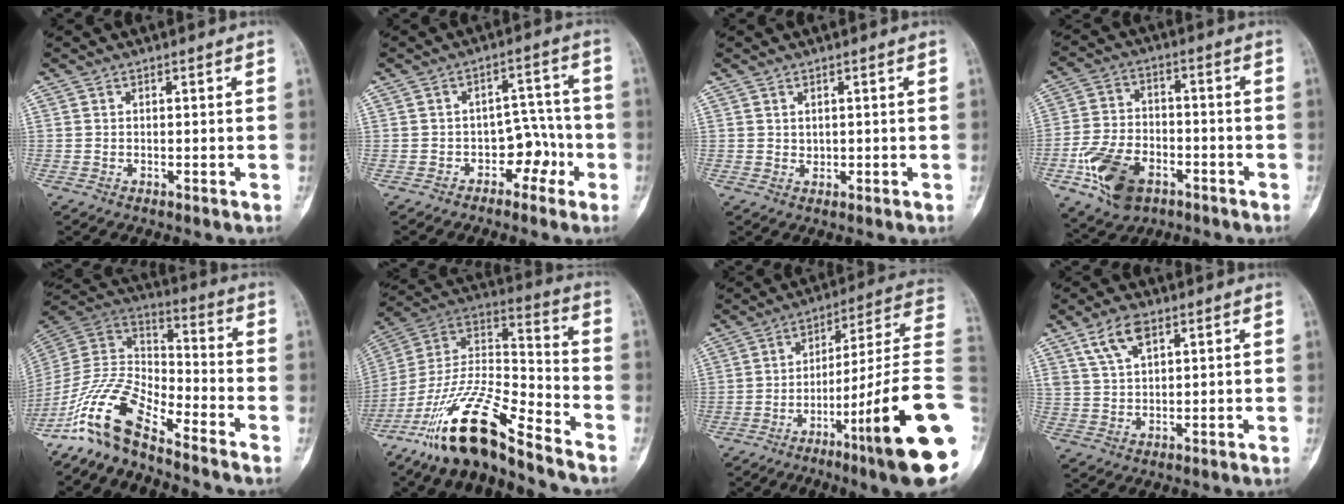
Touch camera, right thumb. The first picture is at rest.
{"total": 6.3, "force": [-3.0, 4.5, 3.1], "torque": [-0.008, 0.043, -0.048]}
{"total": 0.9, "force": [0.3, 0.7, 0.4], "torque": [-0.003, -0.003, 0.009]}
{"total": 13.1, "force": [-5.9, 8.2, 8.3], "torque": [-0.147, 0.023, -0.103]}
{"total": 13.0, "force": [-10.5, 3.5, 6.9], "torque": [-0.136, 0.082, -0.212]}
{"total": 19.5, "force": [-14.6, 4.0, 12.3], "torque": [-0.242, 0.074, -0.273]}
{"total": 23.5, "force": [-7.1, 1.4, 22.3], "torque": [-0.287, 0.031, -0.109]}
{"total": 6.4, "force": [3.5, 3.1, 4.4], "torque": [-0.075, -0.006, 0.071]}